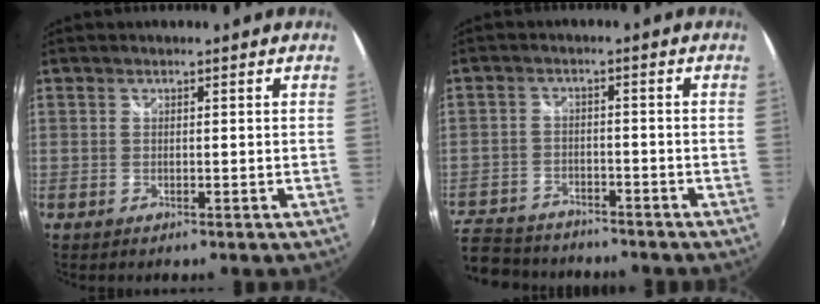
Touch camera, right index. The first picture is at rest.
{"total": 14.2, "force": [-11.4, 7.1, 4.8], "torque": [-0.151, -0.003, -0.187]}